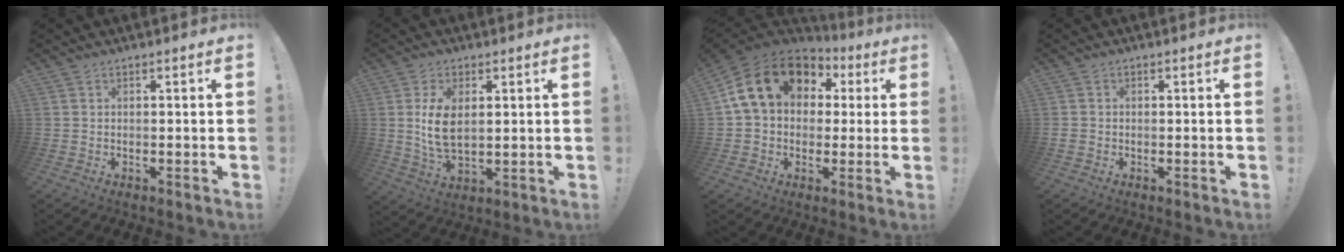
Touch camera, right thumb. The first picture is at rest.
{"total": 9.5, "force": [1.5, 5.4, 7.6], "torque": [-0.155, -0.012, 0.023]}
{"total": 18.5, "force": [6.2, 13.3, 11.3], "torque": [-0.191, -0.008, 0.119]}
{"total": 1.1, "force": [-0.3, 0.9, 0.4], "torque": [-0.006, 0.002, -0.006]}